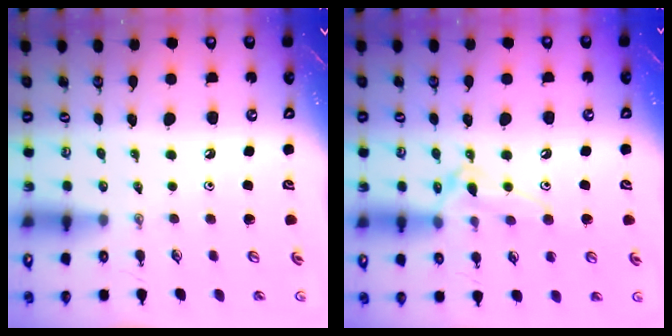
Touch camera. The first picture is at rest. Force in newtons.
{"total": 12.1, "press": 12.1, "slide": 0.7}